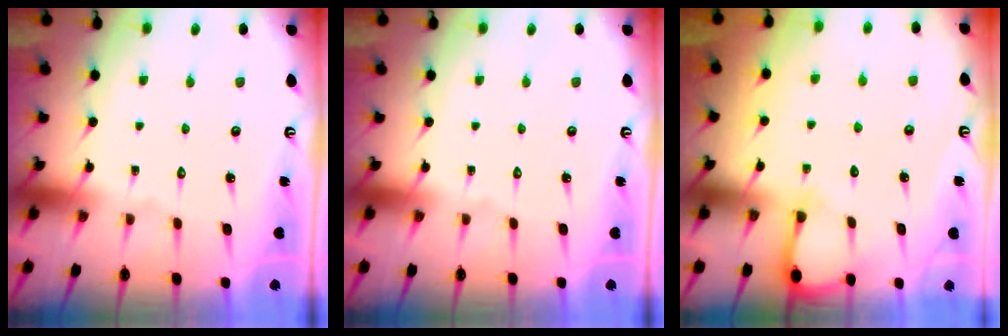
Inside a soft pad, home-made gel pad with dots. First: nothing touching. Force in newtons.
{"total": 0.0}
{"total": 6.3, "press": 6.2, "slide": 0.6}